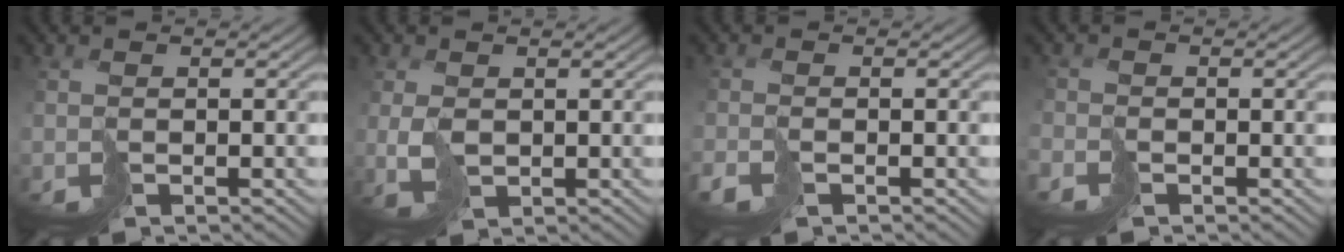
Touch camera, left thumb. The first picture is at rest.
{"total": 2.0, "force": [0.5, 1.6, 1.0], "torque": [-0.037, -0.007, 0.018]}
{"total": 1.4, "force": [-1.1, 0.6, 0.5], "torque": [-0.018, -0.007, -0.028]}
{"total": 2.0, "force": [-1.6, 1.0, 0.3], "torque": [-0.013, -0.010, -0.037]}